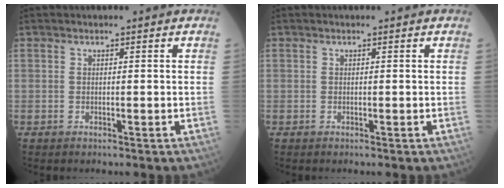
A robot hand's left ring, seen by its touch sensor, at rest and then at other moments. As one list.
[{"total": 0.0}]